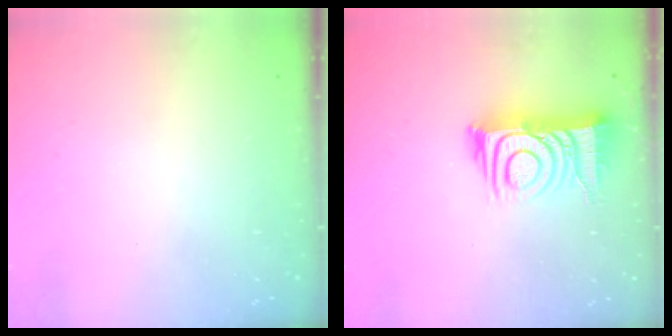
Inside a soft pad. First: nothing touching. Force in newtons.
{"total": 12.6, "press": 12.6, "slide": 0.9}